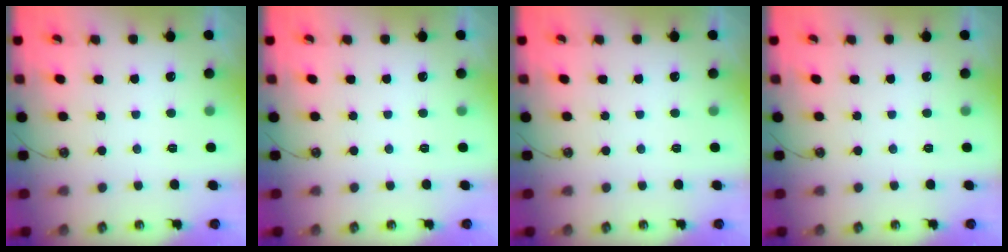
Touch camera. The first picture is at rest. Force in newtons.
{"total": 0.0}
{"total": 0.0}
{"total": 0.0}